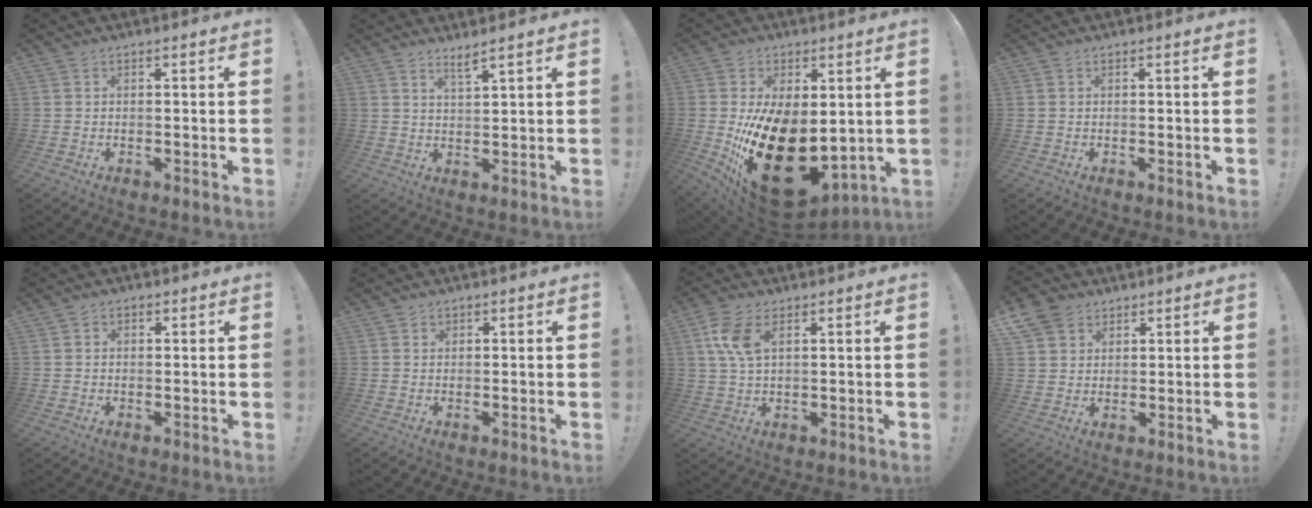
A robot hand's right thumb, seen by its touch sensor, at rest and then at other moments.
{"total": 3.9, "force": [3.1, 0.0, 2.3], "torque": [-0.037, -0.017, 0.051]}
{"total": 24.5, "force": [-5.2, 14.7, 19.0], "torque": [-0.333, 0.015, -0.057]}
{"total": 0.0}
{"total": 1.0, "force": [0.2, 0.9, 0.4], "torque": [-0.005, 0.002, 0.003]}
{"total": 1.0, "force": [0.7, 0.7, 0.1], "torque": [0.003, -0.002, 0.012]}
{"total": 7.9, "force": [3.1, 4.0, 6.1], "torque": [-0.135, -0.005, 0.056]}
{"total": 7.2, "force": [4.2, 5.5, 1.9], "torque": [-0.037, -0.019, 0.084]}